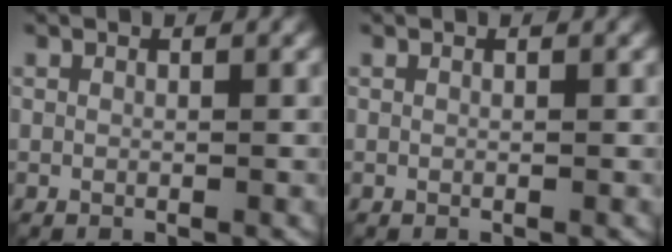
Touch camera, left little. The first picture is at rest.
{"total": 0.0}